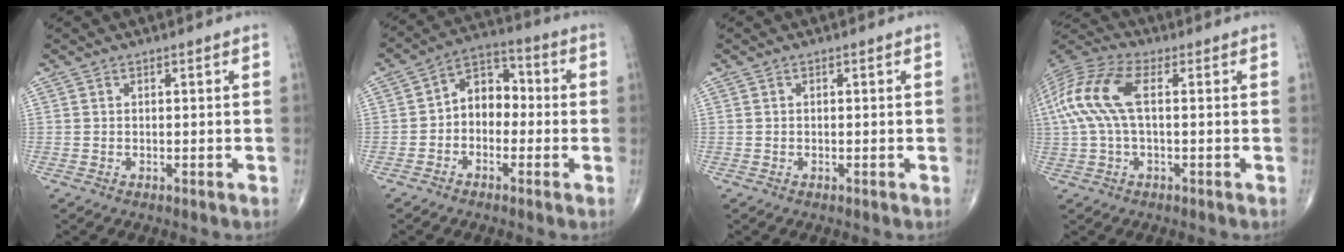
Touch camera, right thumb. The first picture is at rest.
{"total": 7.8, "force": [-1.0, 5.8, 5.1], "torque": [-0.048, 0.036, -0.037]}
{"total": 0.0}
{"total": 13.0, "force": [1.5, 6.0, 11.5], "torque": [-0.276, 0.033, 0.025]}